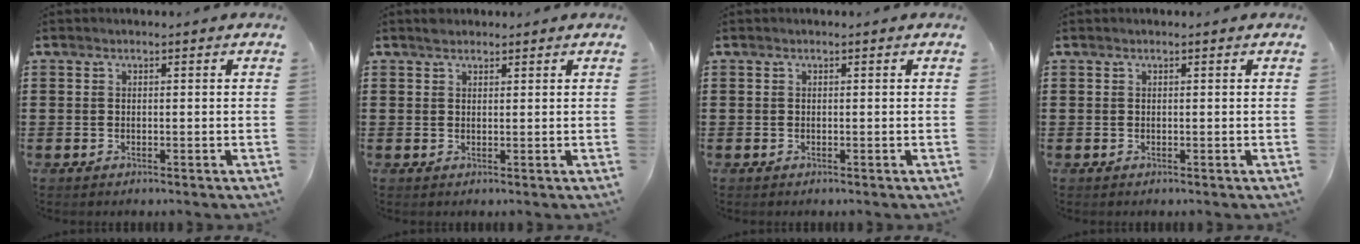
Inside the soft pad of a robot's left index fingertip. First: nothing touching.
{"total": 1.5, "force": [1.3, 0.6, 0.0], "torque": [-0.004, 0.003, 0.026]}
{"total": 0.0}
{"total": 0.0}